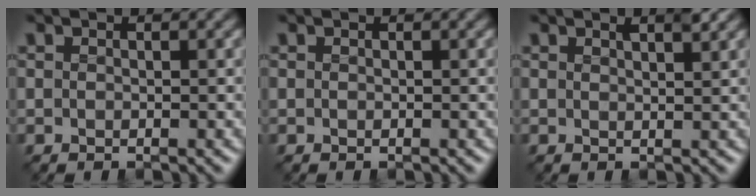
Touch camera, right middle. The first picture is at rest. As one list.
[{"total": 0.0}, {"total": 1.5, "force": [1.0, 0.3, 1.1], "torque": [-0.010, 0.001, 0.010]}]